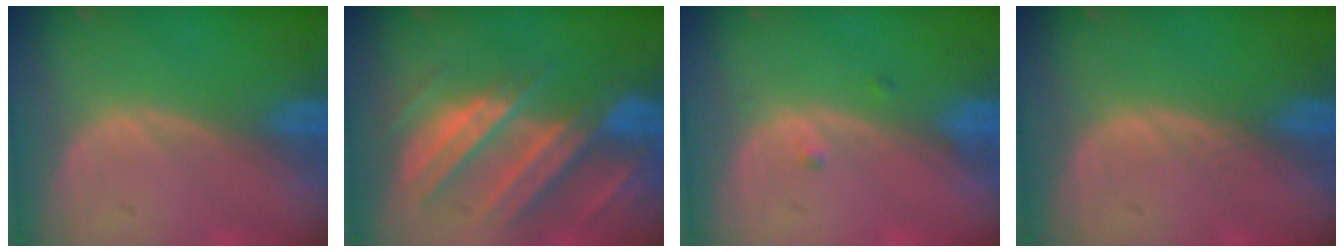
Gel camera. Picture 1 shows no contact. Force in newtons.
{"total": 10.4, "press": 9.1, "slide": 4.9}
{"total": 0.8, "press": 0.8, "slide": 0.2}
{"total": 0.6, "press": 0.6, "slide": 0.0}